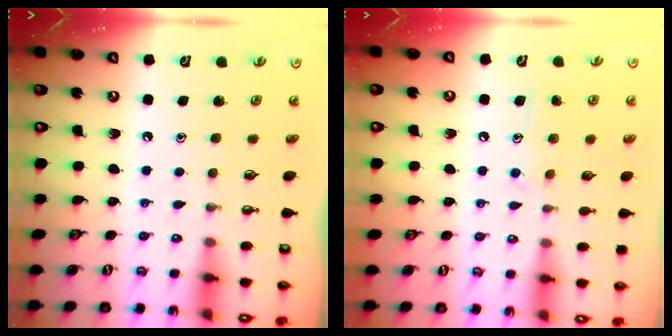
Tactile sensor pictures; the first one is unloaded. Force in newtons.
{"total": 7.8, "press": 7.8, "slide": 0.6}